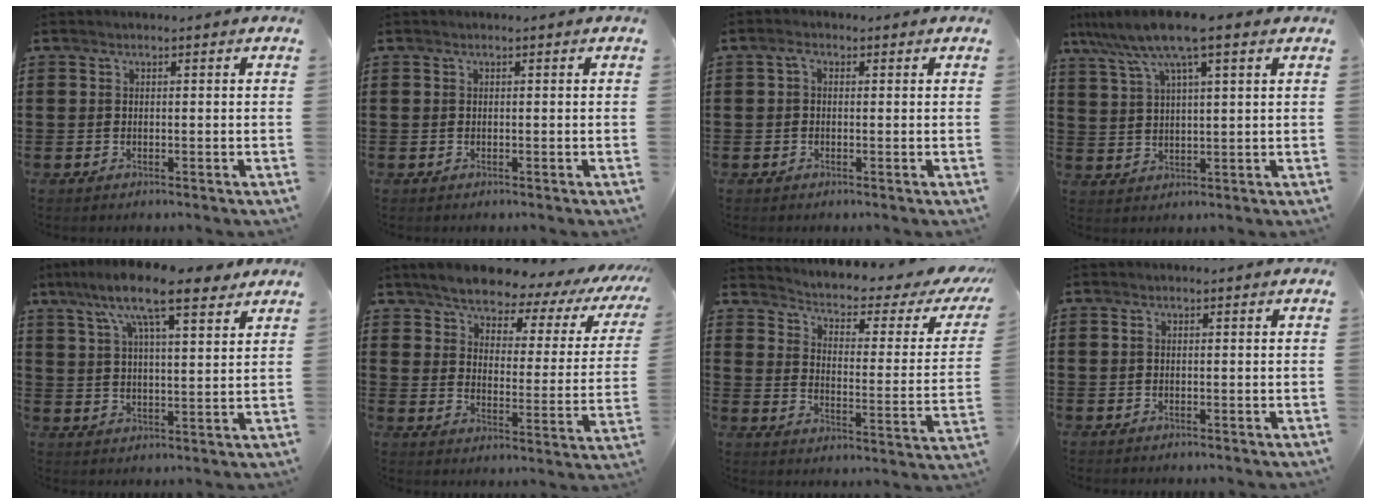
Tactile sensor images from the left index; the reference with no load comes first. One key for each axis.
{"total": 0.0}
{"total": 1.4, "fx": -0.1, "fy": 0.9, "fz": 1.0, "tx": -0.022, "ty": 0.005, "tz": -0.004}
{"total": 9.0, "fx": 6.1, "fy": 1.1, "fz": 6.6, "tx": -0.142, "ty": -0.010, "tz": 0.106}
{"total": 11.4, "fx": 8.1, "fy": 2.8, "fz": 7.6, "tx": -0.154, "ty": -0.012, "tz": 0.137}
{"total": 5.9, "fx": 5.4, "fy": 1.2, "fz": 2.1, "tx": -0.063, "ty": -0.040, "tz": 0.086}
{"total": 2.9, "fx": 1.5, "fy": 0.6, "fz": 2.3, "tx": -0.058, "ty": -0.020, "tz": 0.013}
{"total": 0.5, "fx": 0.0, "fy": 0.3, "fz": 0.4, "tx": -0.010, "ty": -0.001, "tz": 0.000}